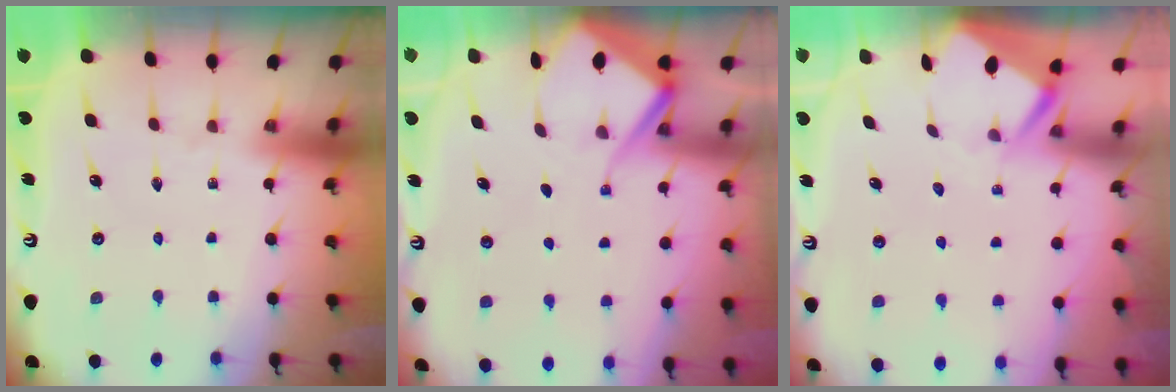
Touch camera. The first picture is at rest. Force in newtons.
{"total": 6.7, "press": 6.7, "slide": 0.7}
{"total": 3.4, "press": 3.4, "slide": 0.3}